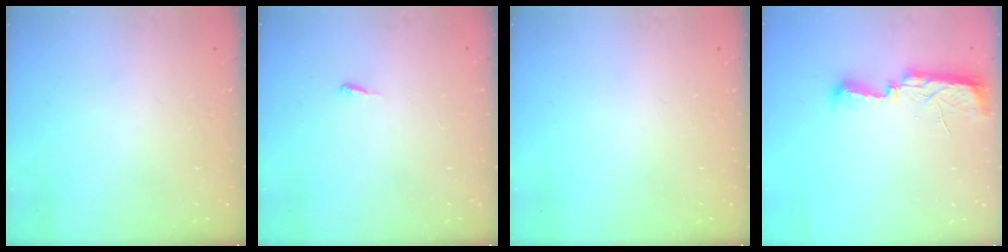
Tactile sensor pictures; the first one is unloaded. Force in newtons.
{"total": 4.4, "press": 4.4, "slide": 0.5}
{"total": 0.0}
{"total": 10.6, "press": 9.2, "slide": 5.3}